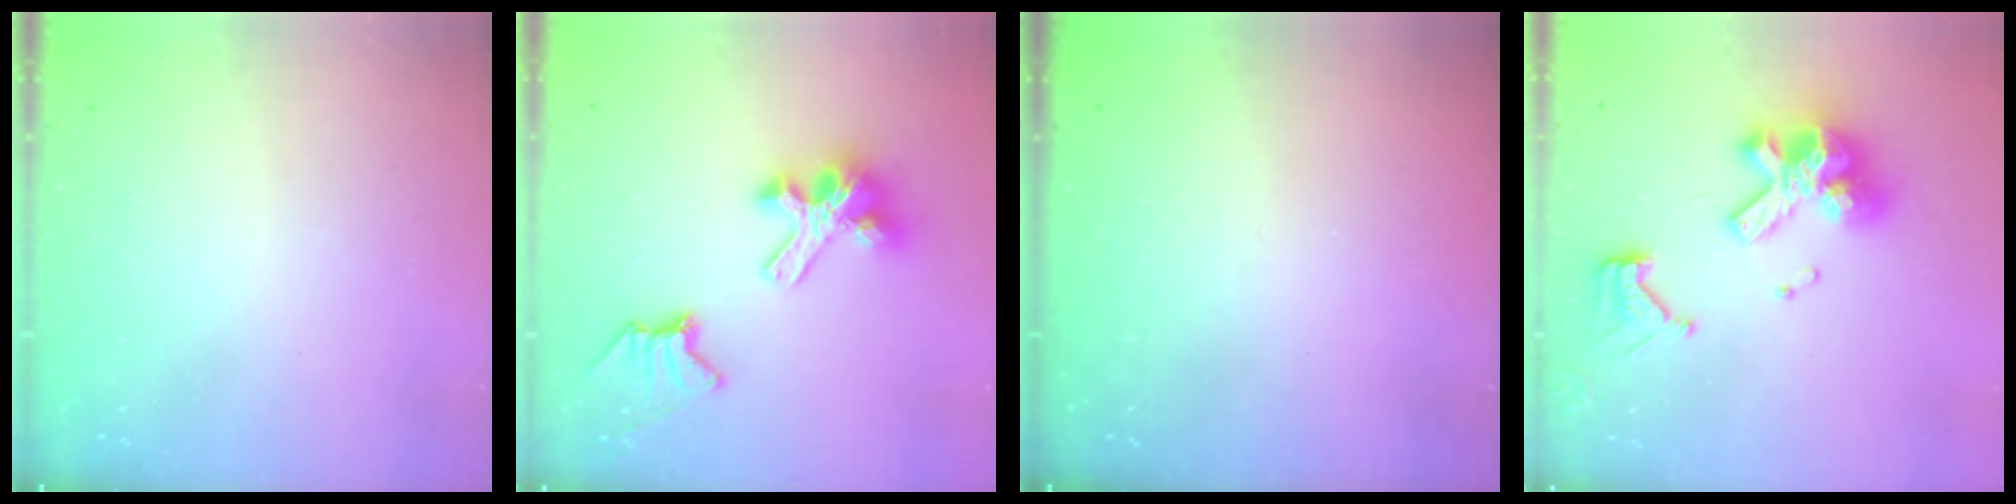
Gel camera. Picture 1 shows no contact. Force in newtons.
{"total": 17.1, "press": 17.1, "slide": 0.6}
{"total": 0.0}
{"total": 15.0, "press": 14.9, "slide": 1.5}